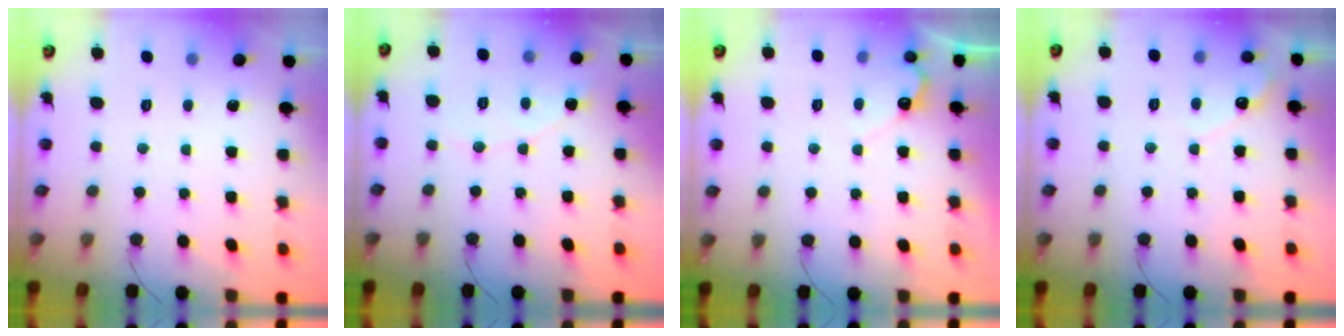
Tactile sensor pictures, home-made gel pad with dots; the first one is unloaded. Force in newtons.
{"total": 3.7, "press": 3.7, "slide": 0.4}
{"total": 4.9, "press": 4.9, "slide": 0.3}
{"total": 3.6, "press": 3.6, "slide": 0.1}